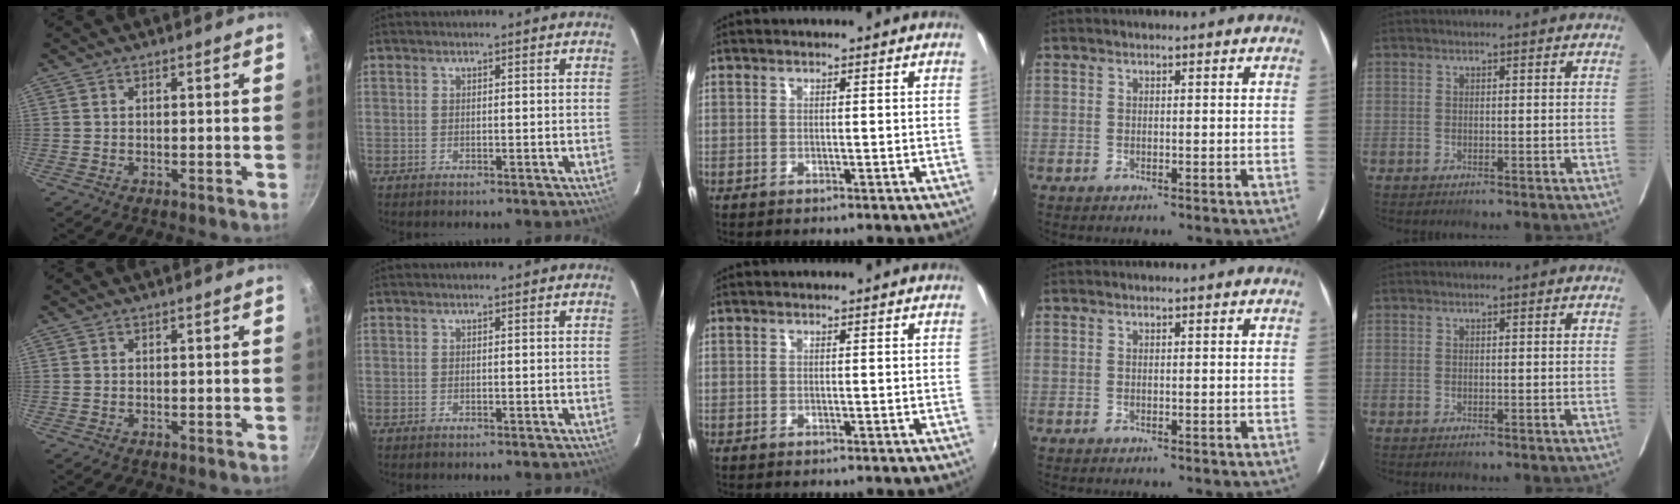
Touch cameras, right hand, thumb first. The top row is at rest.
{}